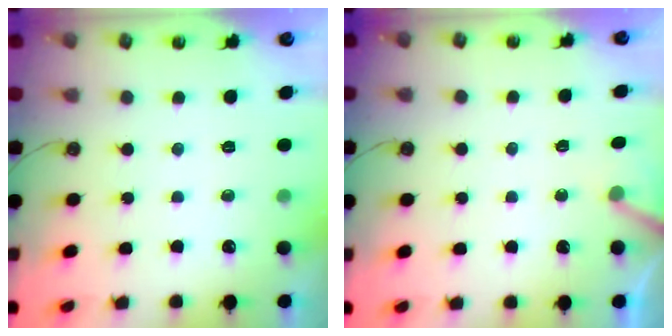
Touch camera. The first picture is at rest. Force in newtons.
{"total": 4.2, "press": 4.2, "slide": 0.3}